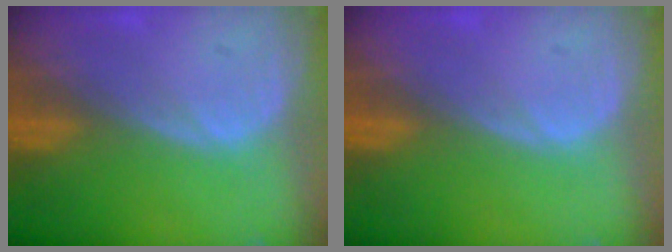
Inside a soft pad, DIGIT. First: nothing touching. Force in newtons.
{"total": 0.0}